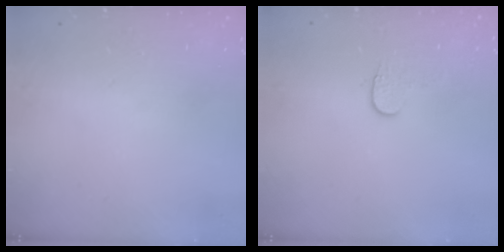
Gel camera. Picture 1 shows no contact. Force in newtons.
{"total": 3.7, "press": 3.6, "slide": 0.4}